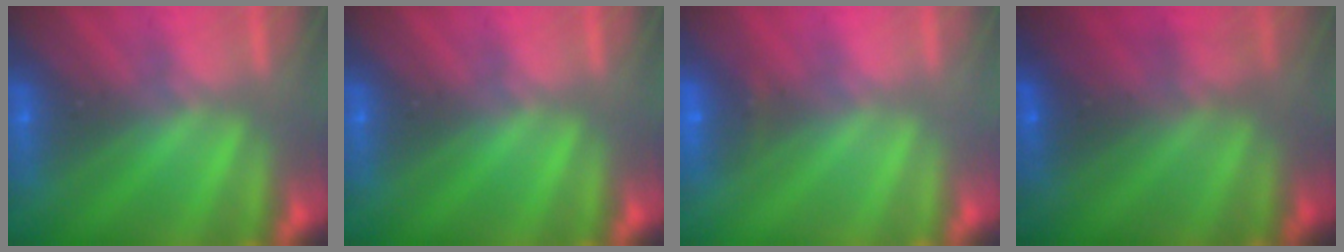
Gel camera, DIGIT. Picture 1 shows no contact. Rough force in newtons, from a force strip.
{"total": 0.0}
{"total": 2.0}
{"total": 2.7}